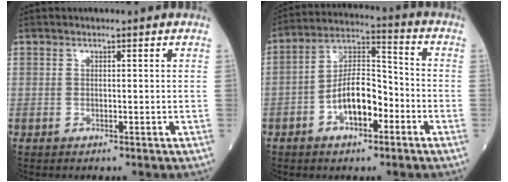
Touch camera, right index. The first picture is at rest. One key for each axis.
{"total": 9.5, "fx": -3.7, "fy": 4.0, "fz": 7.8, "tx": -0.155, "ty": 0.023, "tz": -0.068}